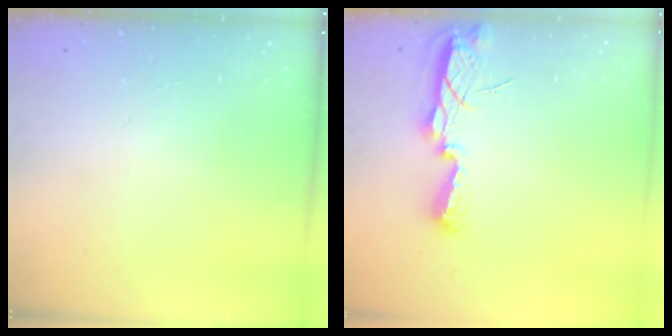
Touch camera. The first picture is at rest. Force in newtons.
{"total": 9.3, "press": 8.3, "slide": 4.1}